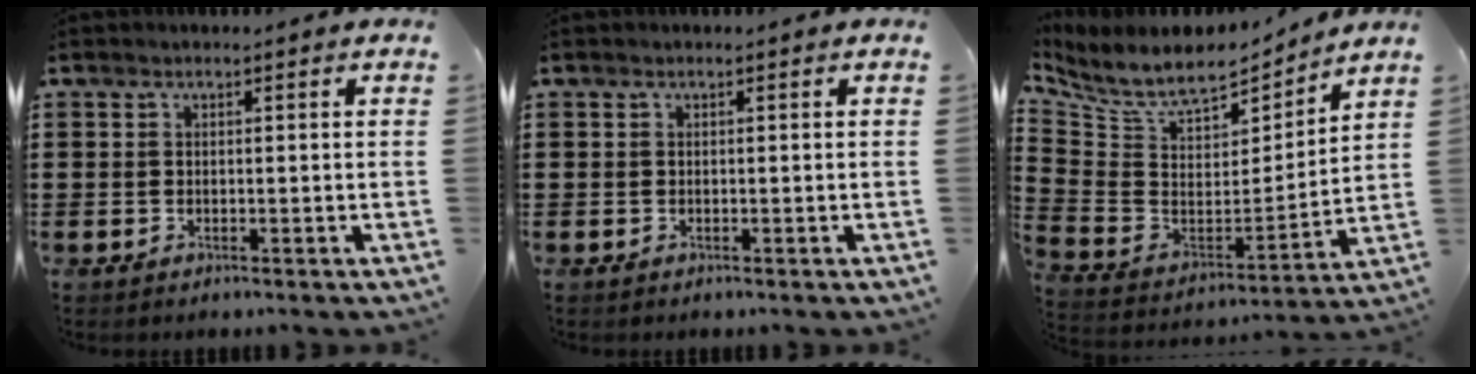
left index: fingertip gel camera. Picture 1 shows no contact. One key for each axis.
{"total": 0.0}
{"total": 8.7, "fx": 7.3, "fy": 2.7, "fz": 3.9, "tx": -0.112, "ty": -0.048, "tz": 0.127}